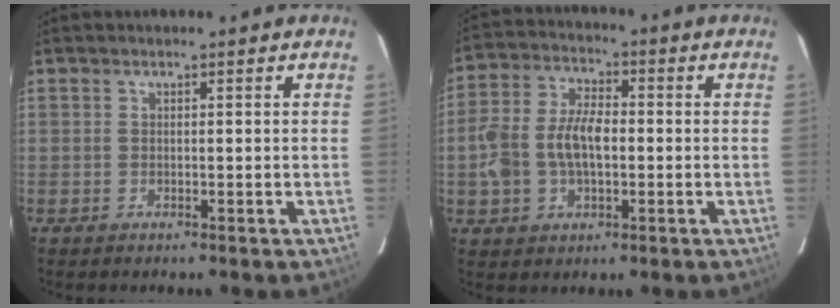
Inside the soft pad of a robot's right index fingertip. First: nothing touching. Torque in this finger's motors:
{"motor_torque": [0.39, -0.15, 0.27, 0.08]}